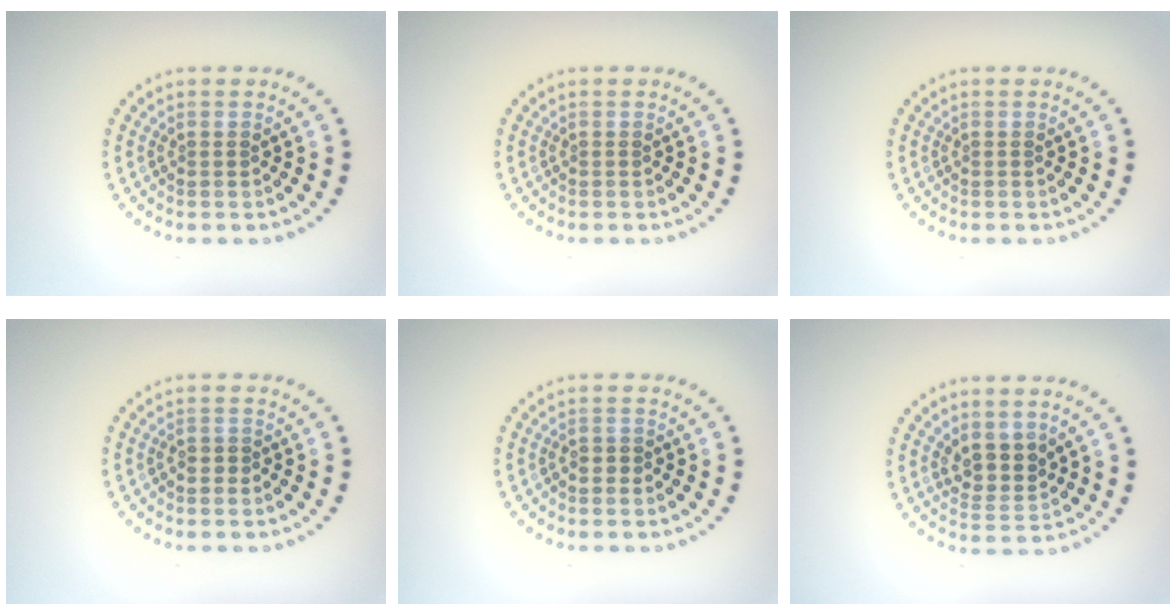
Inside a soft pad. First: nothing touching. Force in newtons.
{"total": 0.0}
{"total": 0.0}
{"total": 0.8, "press": 0.5, "slide": 0.6}
{"total": 0.8, "press": 0.5, "slide": 0.6}
{"total": 2.7, "press": 2.3, "slide": 1.4}